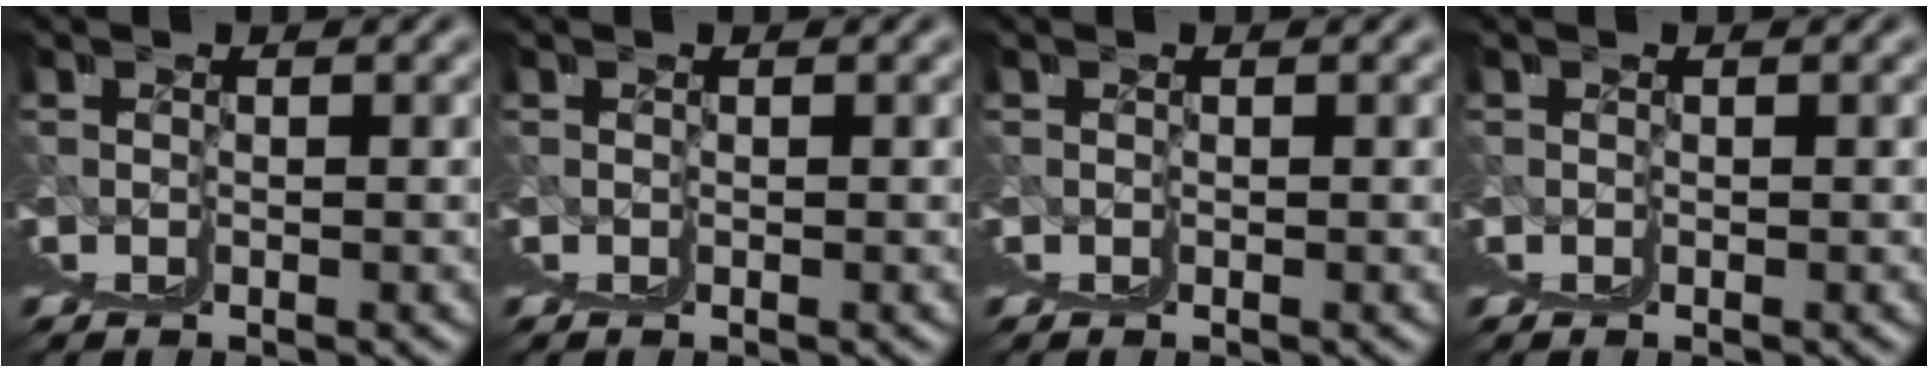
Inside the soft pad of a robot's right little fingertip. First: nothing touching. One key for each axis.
{"total": 0.0}
{"total": 0.0}
{"total": 0.0}